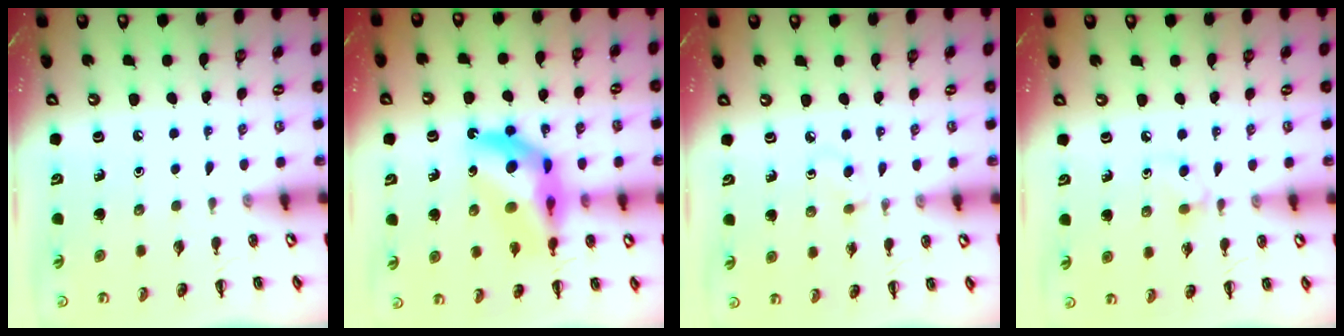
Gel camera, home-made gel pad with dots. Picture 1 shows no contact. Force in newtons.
{"total": 12.4, "press": 11.8, "slide": 3.6}
{"total": 1.5, "press": 1.3, "slide": 0.8}
{"total": 5.0, "press": 4.6, "slide": 2.0}